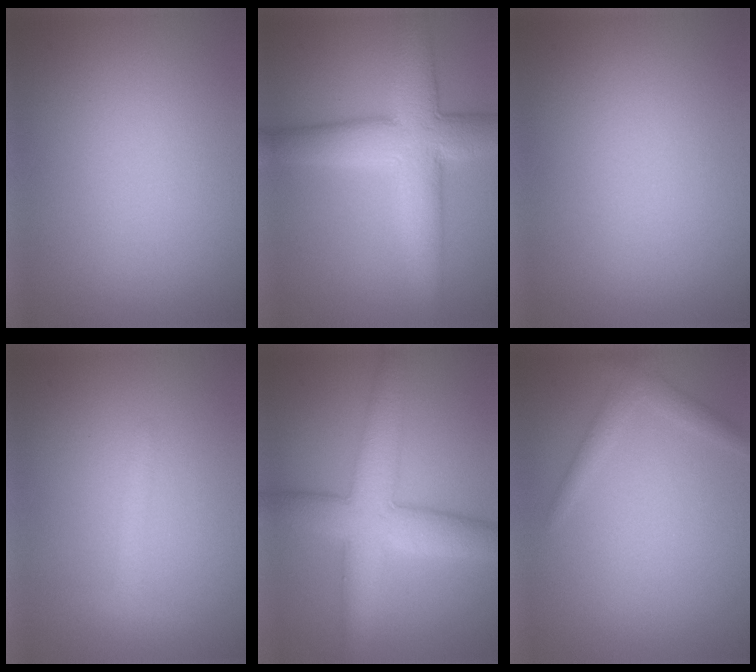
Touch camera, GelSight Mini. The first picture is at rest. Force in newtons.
{"total": 8.4, "press": 8.4, "slide": 0.4}
{"total": 0.0}
{"total": 1.5, "press": 1.5, "slide": 0.1}
{"total": 6.1, "press": 6.1, "slide": 0.4}
{"total": 1.7, "press": 1.7, "slide": 0.1}